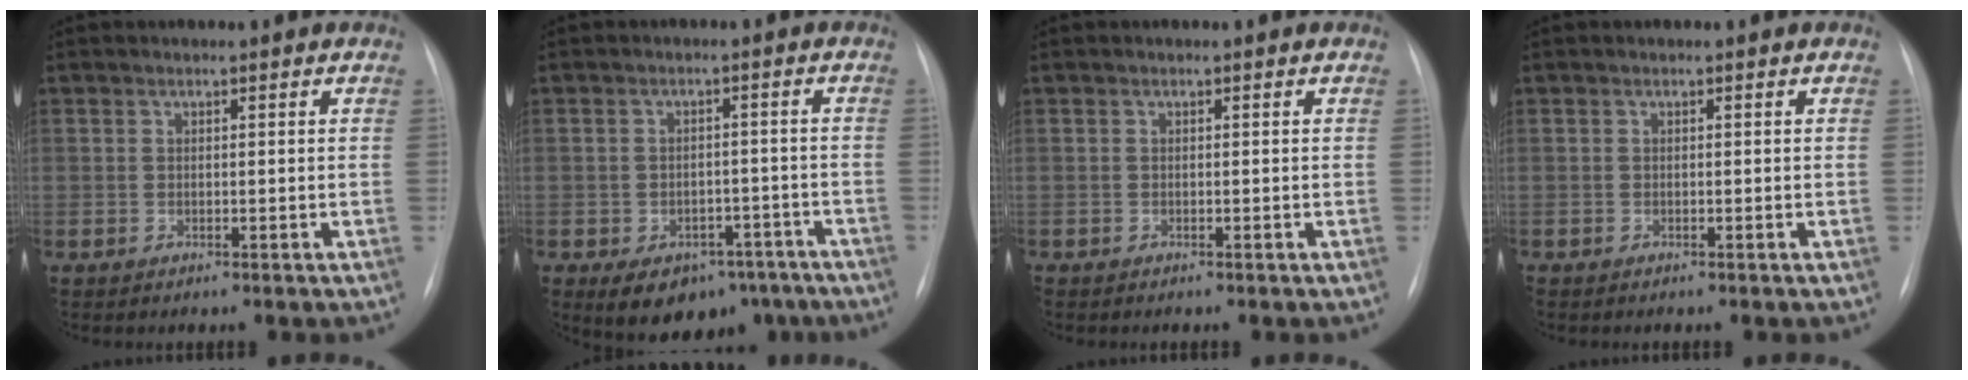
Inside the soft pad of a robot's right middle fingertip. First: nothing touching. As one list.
[{"total": 10.3, "force": [-6.5, 6.6, 4.4], "torque": [-0.050, 0.022, -0.083]}, {"total": 0.0}, {"total": 0.0}]